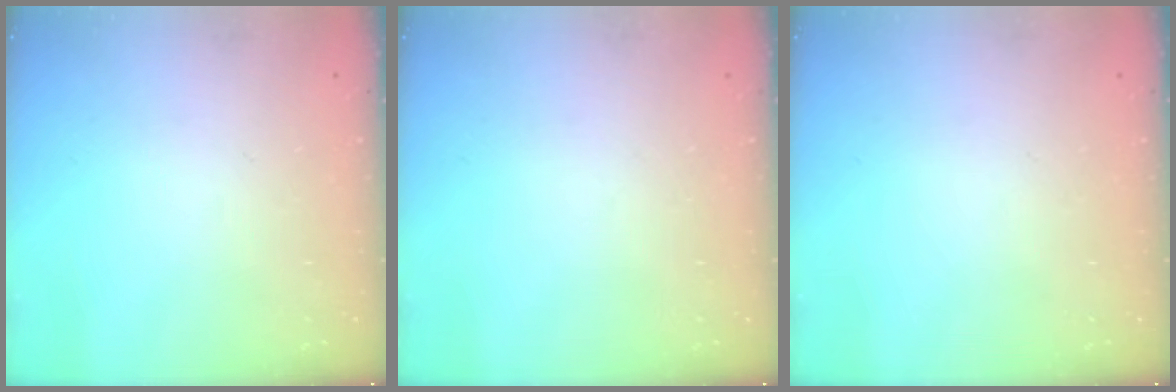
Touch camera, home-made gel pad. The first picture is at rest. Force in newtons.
{"total": 0.0}
{"total": 0.0}